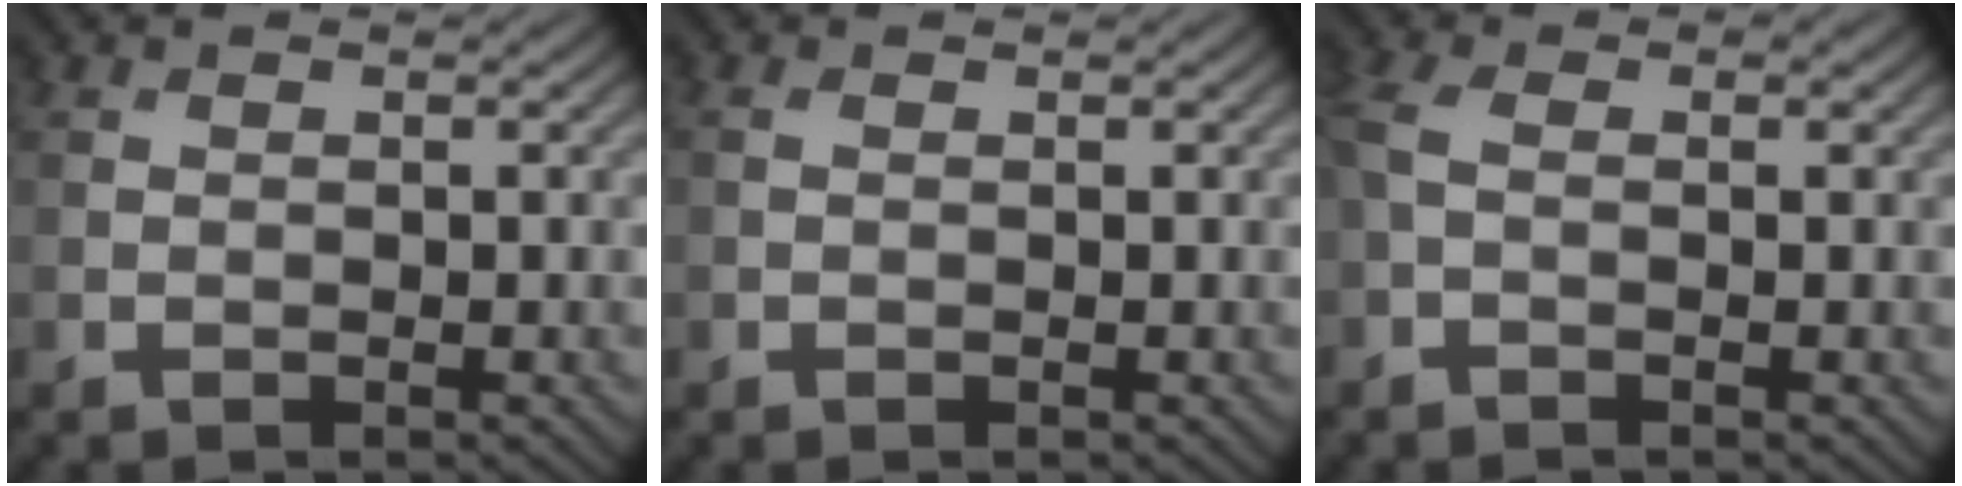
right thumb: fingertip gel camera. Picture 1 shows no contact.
{"total": 1.2, "force": [0.4, 0.6, 1.0], "torque": [-0.027, 0.005, 0.003]}
{"total": 4.2, "force": [0.1, 2.1, 3.6], "torque": [-0.095, 0.008, -0.006]}